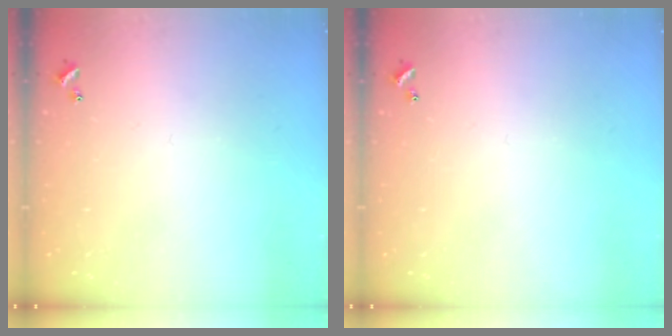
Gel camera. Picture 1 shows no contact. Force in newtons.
{"total": 0.0}